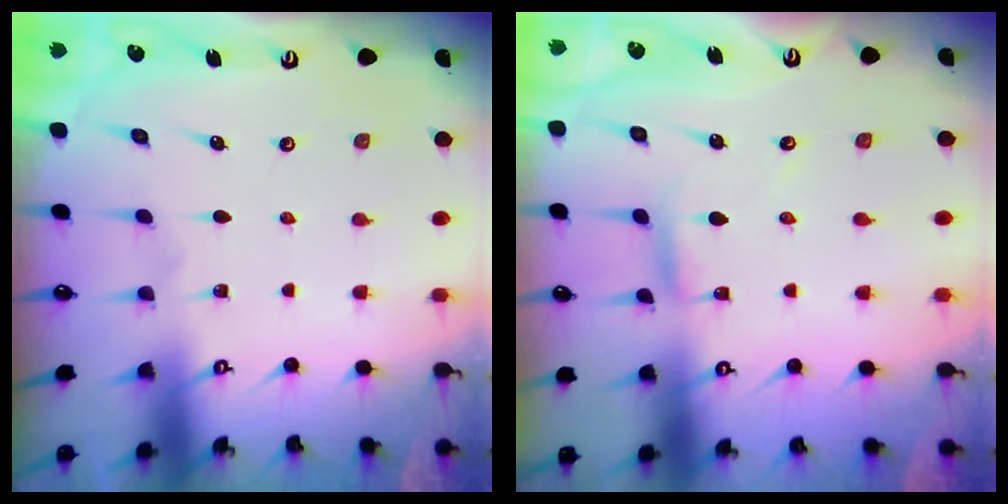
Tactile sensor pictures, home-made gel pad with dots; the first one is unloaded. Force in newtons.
{"total": 3.1, "press": 3.1, "slide": 0.3}